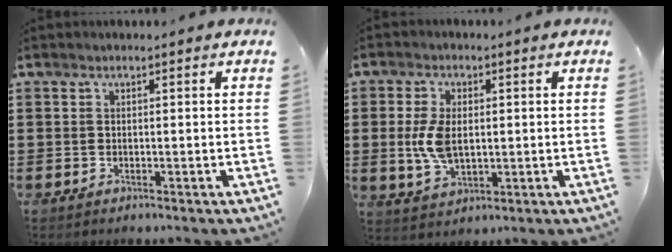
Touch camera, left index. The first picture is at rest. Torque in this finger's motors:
{"motor_torque": [1.21, 0.30, 0.44, 0.12]}